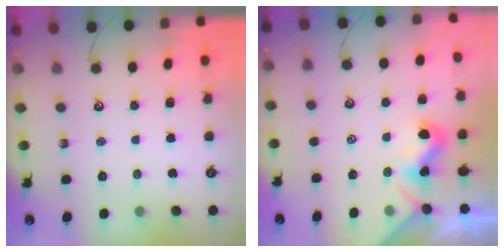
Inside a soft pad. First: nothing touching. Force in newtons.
{"total": 1.3, "press": 1.3, "slide": 0.4}